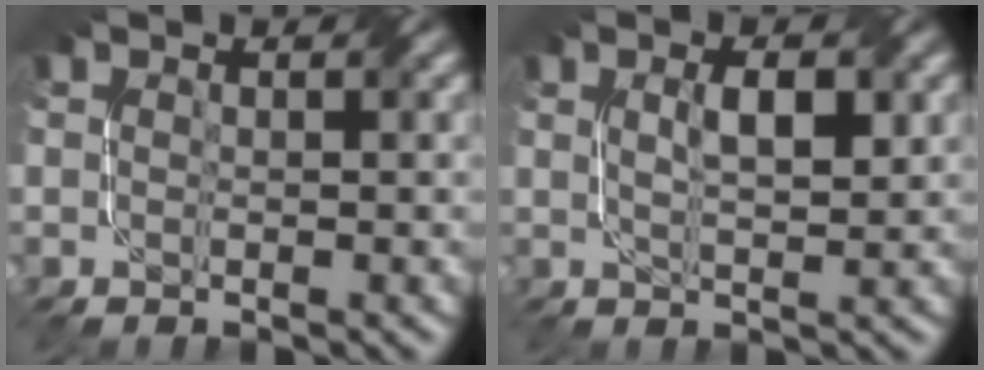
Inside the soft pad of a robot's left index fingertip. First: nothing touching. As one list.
[{"total": 3.1, "force": [0.9, 0.8, 2.8], "torque": [-0.053, 0.004, 0.018]}]